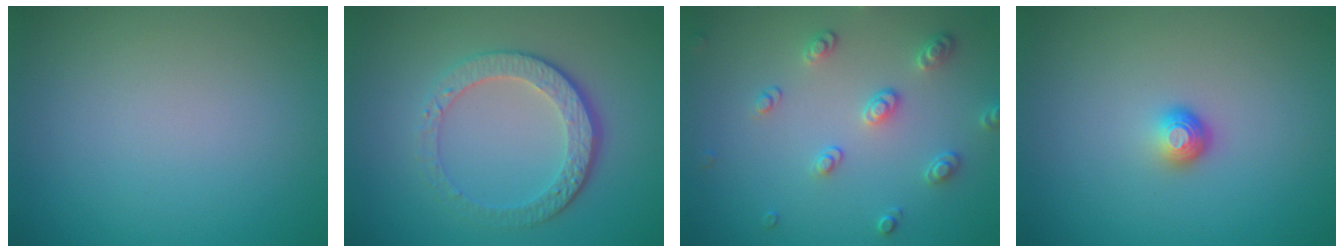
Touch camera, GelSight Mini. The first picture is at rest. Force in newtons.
{"total": 4.6, "press": 3.4, "slide": 3.2}
{"total": 2.5, "press": 2.5, "slide": 0.4}
{"total": 1.7, "press": 1.2, "slide": 1.2}